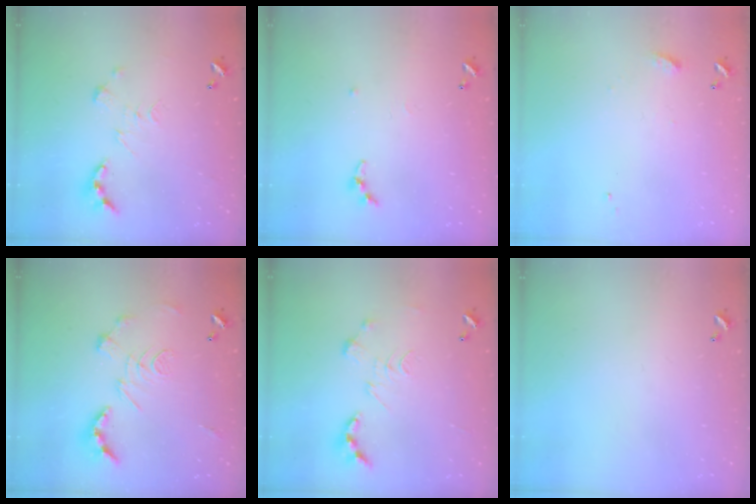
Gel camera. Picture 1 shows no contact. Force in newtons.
{"total": 5.3, "press": 5.2, "slide": 0.7}
{"total": 7.2, "press": 7.2, "slide": 0.7}
{"total": 2.9, "press": 2.3, "slide": 1.7}
{"total": 0.0}
{"total": 0.0}